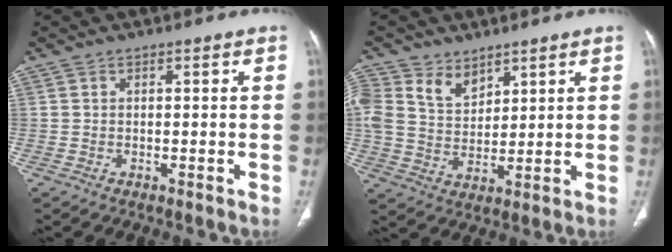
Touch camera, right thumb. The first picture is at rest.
{"total": 10.0, "force": [5.7, 6.9, 4.3], "torque": [-0.069, -0.016, 0.121]}